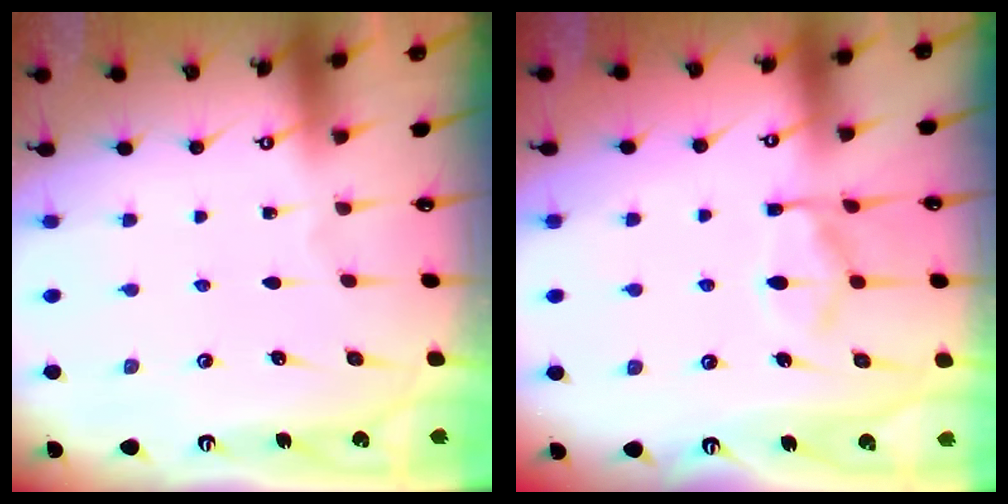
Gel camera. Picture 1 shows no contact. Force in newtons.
{"total": 11.3, "press": 11.3, "slide": 1.1}